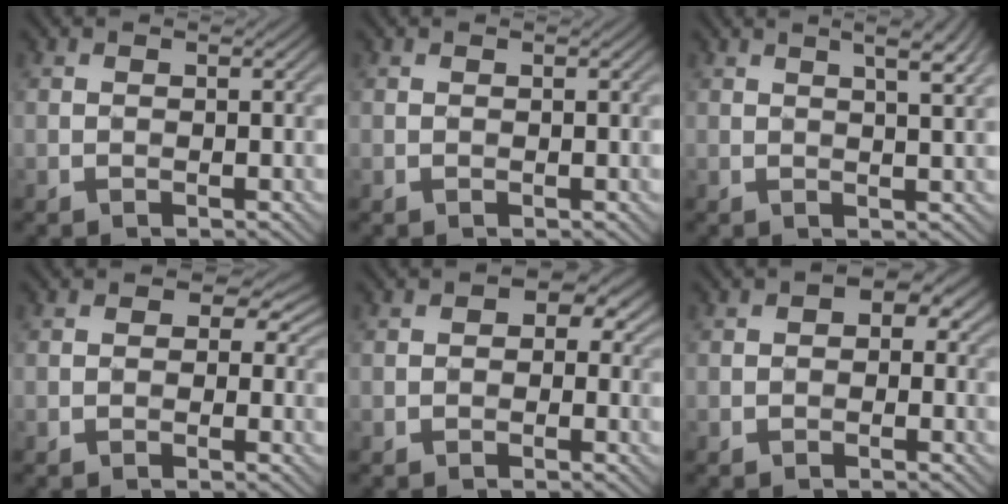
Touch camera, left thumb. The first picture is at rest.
{"total": 0.0}
{"total": 6.3, "force": [2.8, 1.5, 5.4], "torque": [-0.068, 0.020, 0.036]}
{"total": 4.2, "force": [1.1, 3.2, 2.5], "torque": [-0.029, 0.001, 0.006]}
{"total": 4.5, "force": [1.1, 3.2, 2.9], "torque": [-0.028, 0.012, 0.007]}
{"total": 3.6, "force": [0.6, 2.5, 2.5], "torque": [-0.025, 0.004, 0.003]}